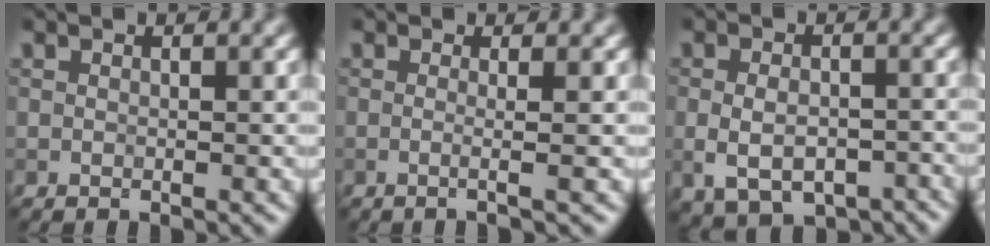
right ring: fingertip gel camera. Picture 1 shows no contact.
{"total": 2.9, "force": [0.4, 1.3, 2.5], "torque": [-0.016, 0.001, -0.029]}
{"total": 6.8, "force": [-2.6, 4.3, 4.6], "torque": [-0.075, -0.010, -0.031]}